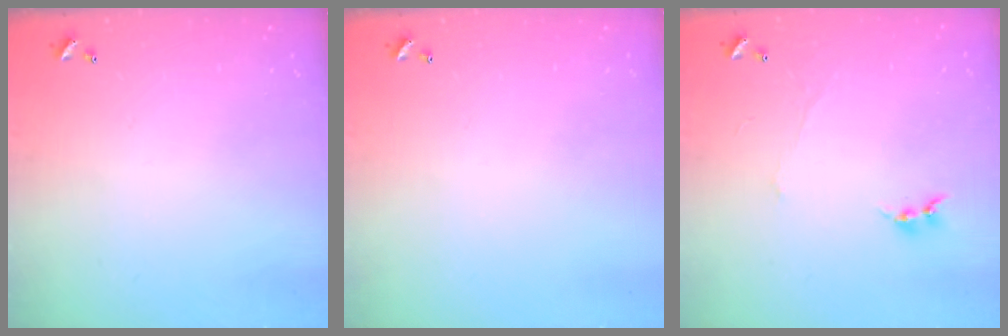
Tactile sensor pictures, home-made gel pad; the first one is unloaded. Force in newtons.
{"total": 0.0}
{"total": 1.5, "press": 1.4, "slide": 0.5}